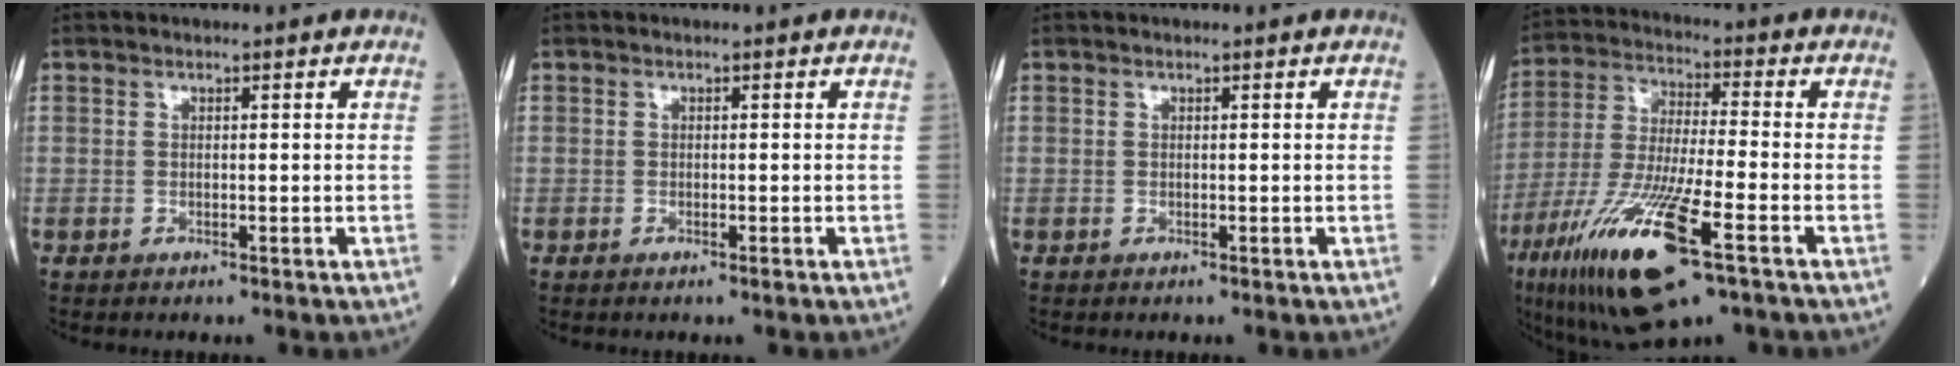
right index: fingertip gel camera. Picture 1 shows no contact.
{"total": 0.8, "force": [-0.4, 0.2, 0.7], "torque": [-0.011, -0.002, -0.006]}
{"total": 0.0}
{"total": 18.4, "force": [-8.8, 2.9, 15.9], "torque": [-0.338, -0.041, -0.154]}